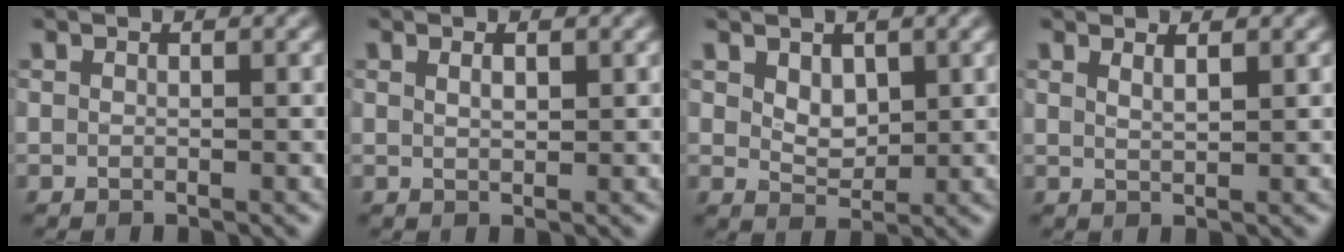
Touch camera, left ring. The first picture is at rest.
{"total": 1.0, "force": [0.6, 0.3, 0.7], "torque": [-0.016, -0.001, 0.012]}
{"total": 2.2, "force": [1.0, 1.5, 1.3], "torque": [-0.026, -0.006, 0.023]}
{"total": 1.3, "force": [1.0, 0.4, 0.8], "torque": [-0.007, 0.001, 0.013]}